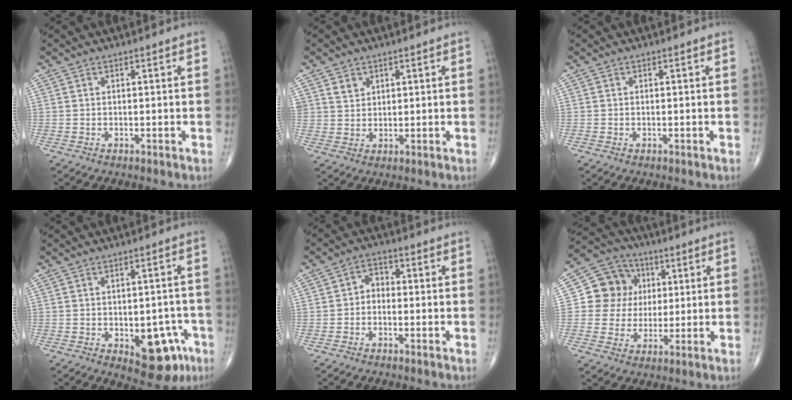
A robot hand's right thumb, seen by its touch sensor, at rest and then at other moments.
{"total": 2.7, "force": [1.6, 2.1, 0.6], "torque": [0.006, -0.011, 0.028]}
{"total": 0.0}
{"total": 11.0, "force": [-4.2, 6.0, 8.2], "torque": [-0.066, 0.022, -0.043]}
{"total": 3.2, "force": [-0.8, 2.5, 1.9], "torque": [-0.012, 0.020, -0.029]}
{"total": 10.9, "force": [1.9, 10.2, 3.6], "torque": [-0.022, 0.006, 0.028]}